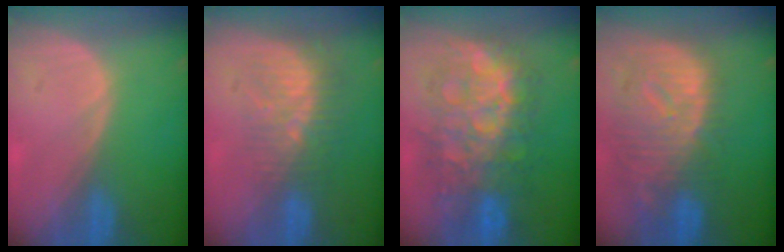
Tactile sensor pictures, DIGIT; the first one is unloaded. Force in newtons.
{"total": 9.0, "press": 7.6, "slide": 4.9}
{"total": 12.3, "press": 12.3, "slide": 1.3}
{"total": 12.4, "press": 10.8, "slide": 6.2}